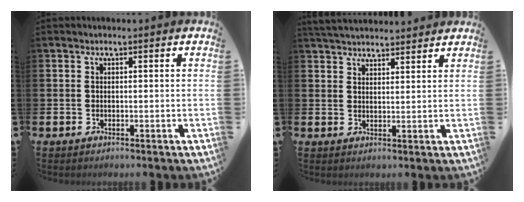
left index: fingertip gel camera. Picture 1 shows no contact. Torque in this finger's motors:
{"motor_torque": [1.10, -1.04, 0.19, 0.11]}